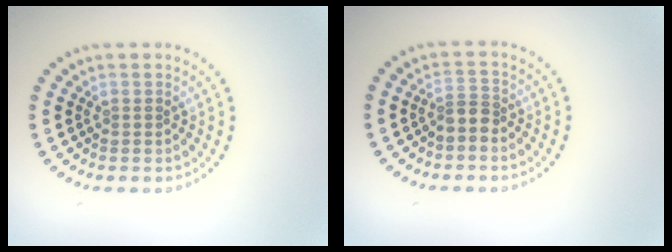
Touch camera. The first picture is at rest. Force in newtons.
{"total": 1.9, "press": 1.5, "slide": 1.2}